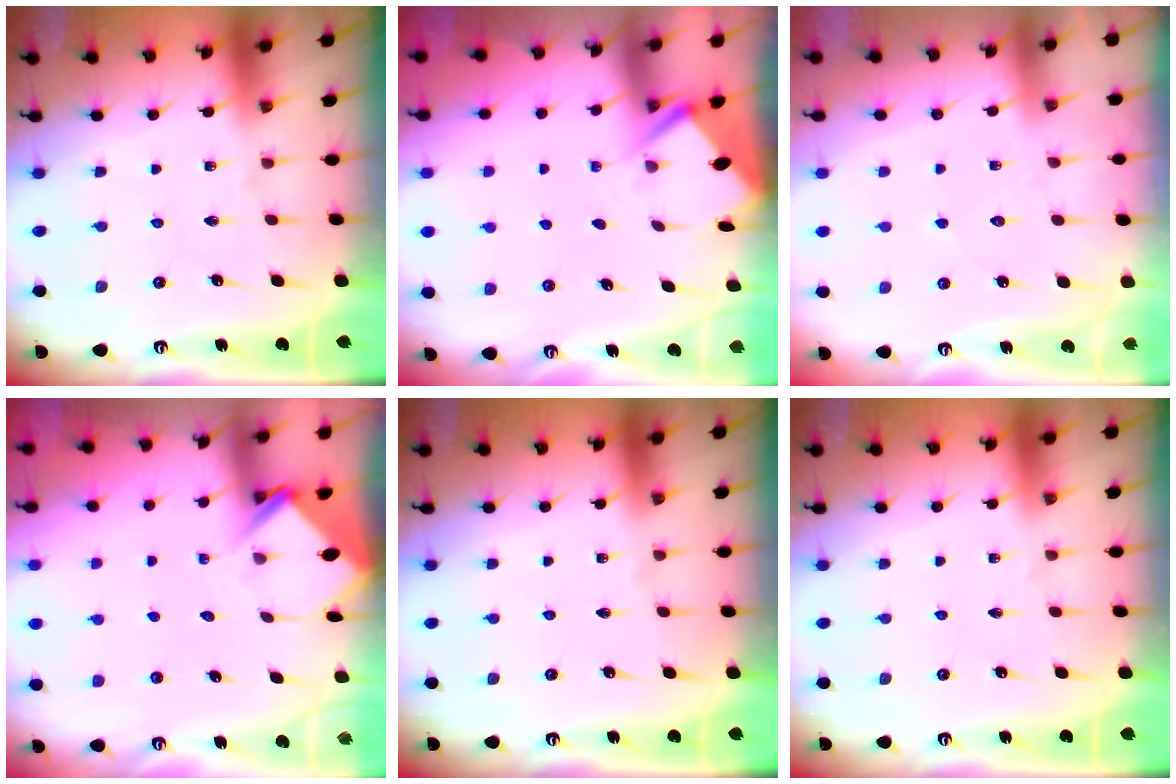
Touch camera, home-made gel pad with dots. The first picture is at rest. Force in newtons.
{"total": 2.9, "press": 2.9, "slide": 0.3}
{"total": 3.5, "press": 3.5, "slide": 0.4}
{"total": 3.8, "press": 3.8, "slide": 0.3}
{"total": 0.0}
{"total": 0.0}